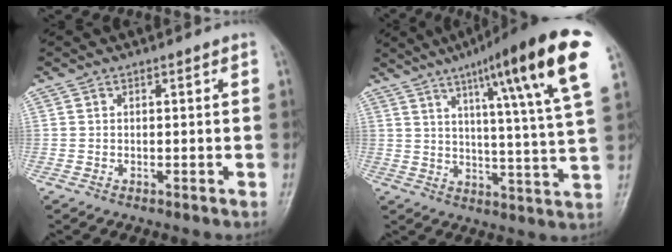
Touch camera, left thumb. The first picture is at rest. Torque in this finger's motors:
{"motor_torque": [0.87, 0.87, 1.68, -1.11, 0.25]}